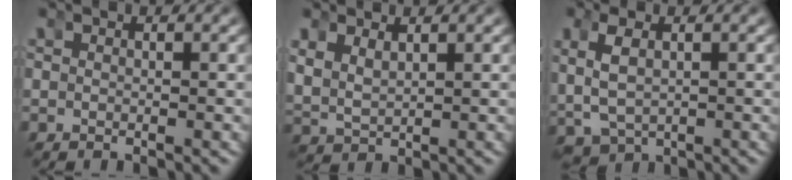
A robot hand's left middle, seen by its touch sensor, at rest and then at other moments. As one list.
[{"total": 3.9, "force": [0.6, 3.4, 1.7], "torque": [-0.074, -0.016, 0.019]}, {"total": 6.2, "force": [-1.0, 5.3, 3.1], "torque": [-0.097, -0.031, -0.002]}]